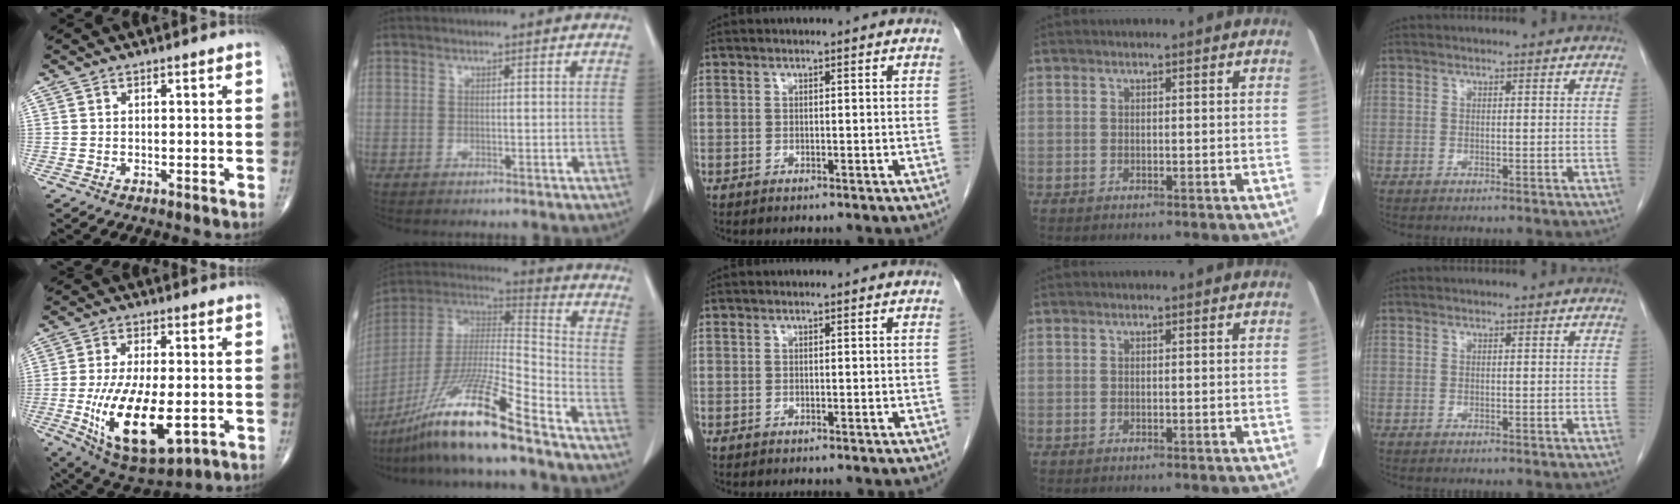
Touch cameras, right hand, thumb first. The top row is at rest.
{"thumb": {"total": 18.0, "force": [-4.0, 7.9, 15.7], "torque": [-0.281, -0.014, -0.049]}, "index": {"total": 17.2, "force": [-12.1, 0.2, 12.2], "torque": [-0.247, -0.016, -0.225]}}